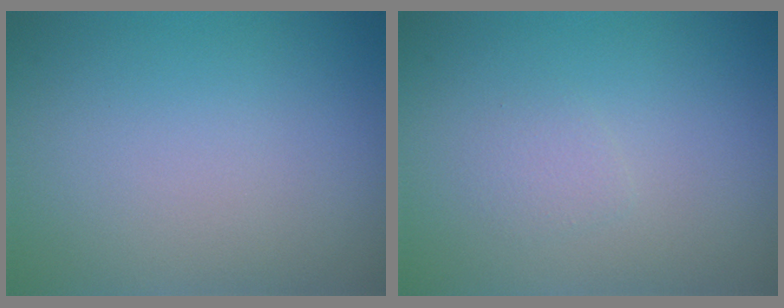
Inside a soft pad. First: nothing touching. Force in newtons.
{"total": 1.0, "press": 1.0, "slide": 0.1}